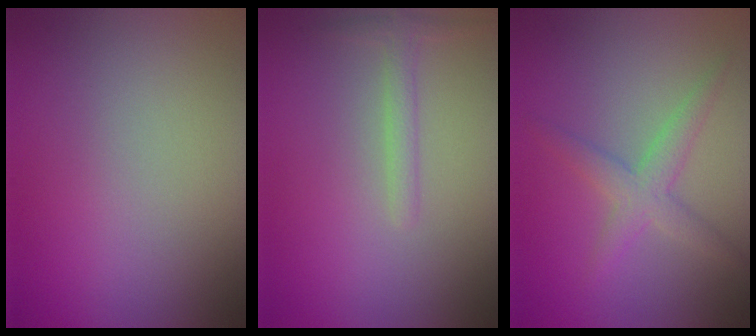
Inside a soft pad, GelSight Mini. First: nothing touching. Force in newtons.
{"total": 1.5, "press": 1.5, "slide": 0.0}
{"total": 2.8, "press": 2.8, "slide": 0.2}